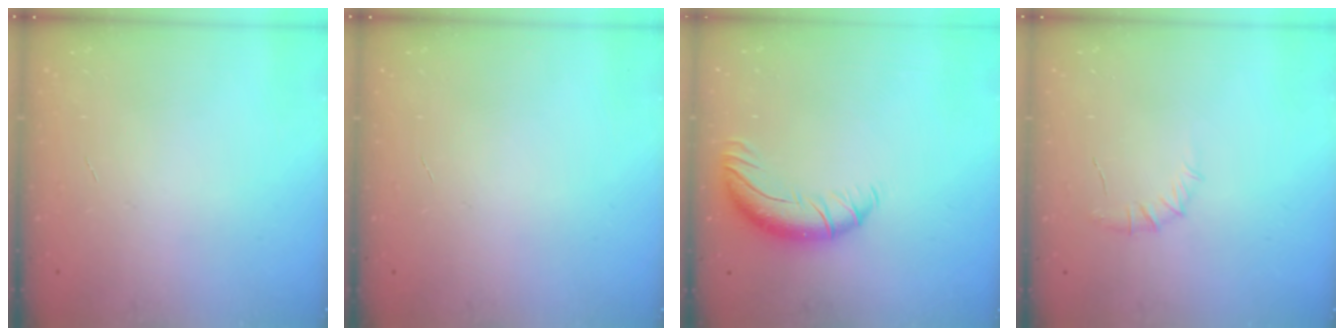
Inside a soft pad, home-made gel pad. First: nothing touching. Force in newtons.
{"total": 0.0}
{"total": 10.3, "press": 10.1, "slide": 2.3}
{"total": 5.8, "press": 5.5, "slide": 1.8}